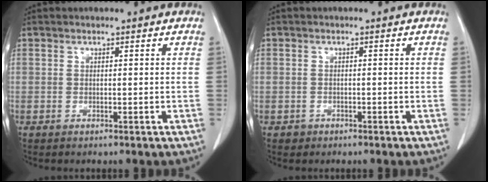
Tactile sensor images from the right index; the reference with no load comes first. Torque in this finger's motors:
{"motor_torque": [-0.13, -0.05, -0.68, -0.21]}